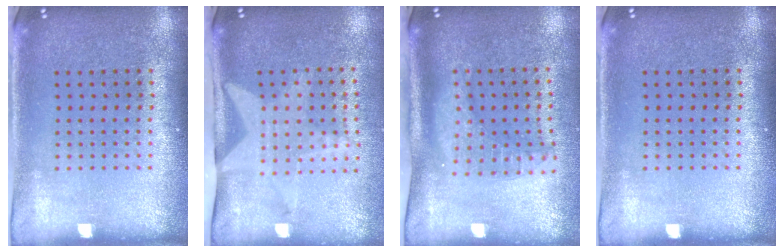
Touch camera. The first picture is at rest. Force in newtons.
{"total": 2.1, "press": 1.5, "slide": 1.4}
{"total": 2.0, "press": 1.5, "slide": 1.3}
{"total": 0.0}